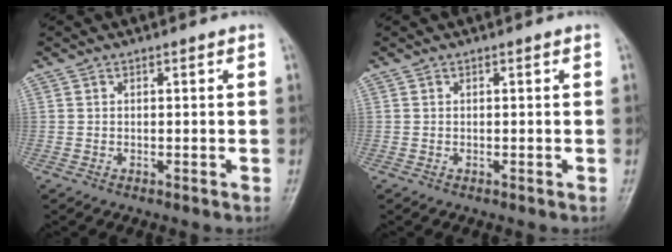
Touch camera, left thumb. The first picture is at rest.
{"total": 0.0}